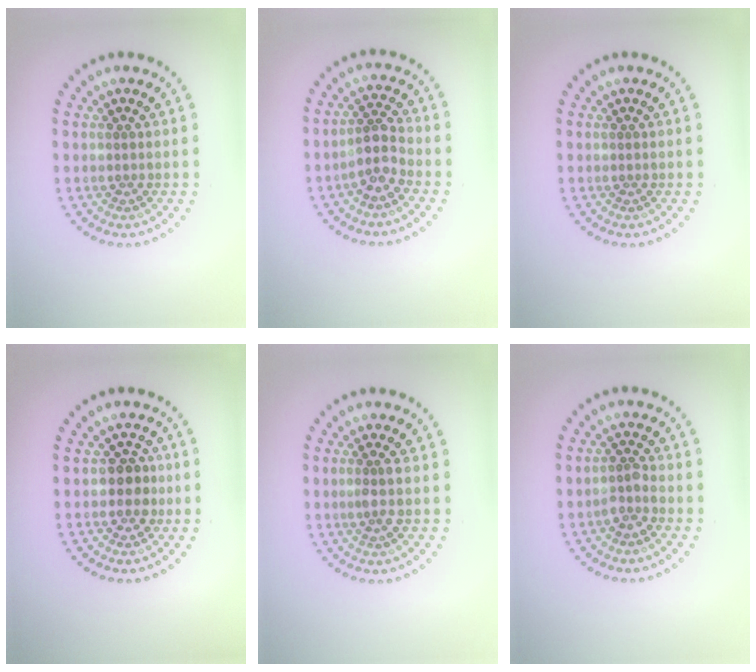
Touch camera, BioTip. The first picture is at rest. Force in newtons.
{"total": 2.3, "press": 2.0, "slide": 1.2}
{"total": 0.0}
{"total": 1.8, "press": 1.6, "slide": 0.9}
{"total": 1.4, "press": 1.0, "slide": 1.0}
{"total": 1.4, "press": 1.2, "slide": 0.8}